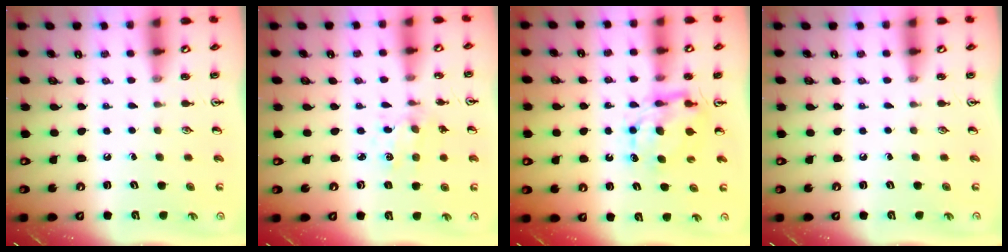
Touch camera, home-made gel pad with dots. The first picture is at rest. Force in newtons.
{"total": 1.6, "press": 1.6, "slide": 0.3}
{"total": 7.7, "press": 7.6, "slide": 0.7}
{"total": 0.0}